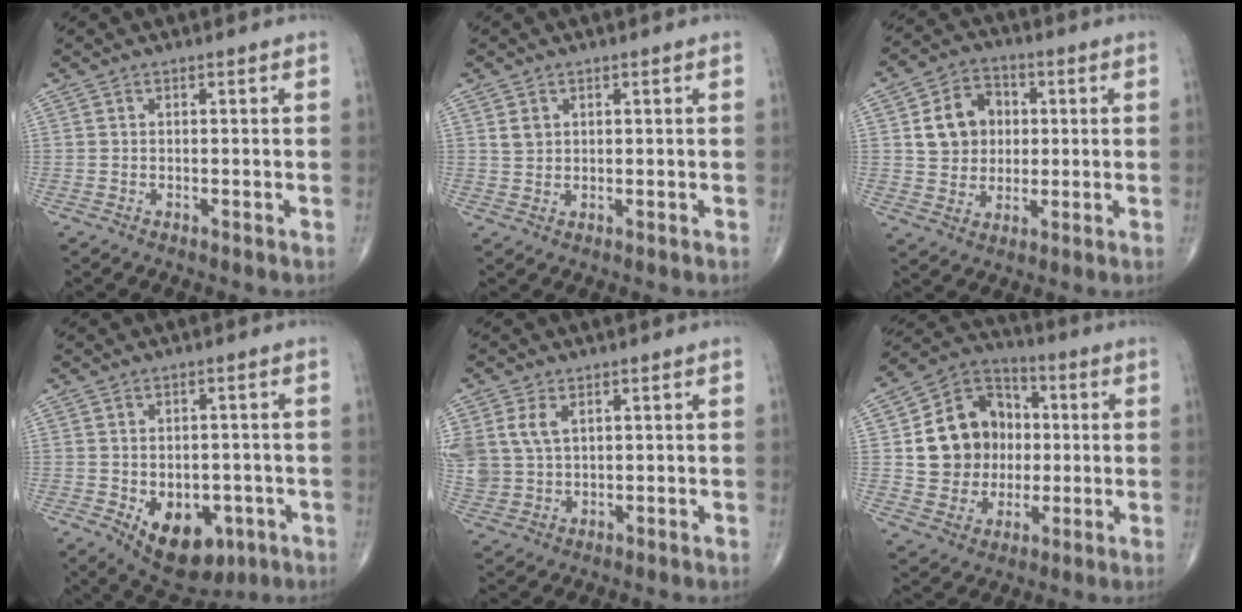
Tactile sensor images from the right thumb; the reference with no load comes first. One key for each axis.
{"total": 2.1, "fx": 0.9, "fy": 1.7, "fz": 1.0, "tx": -0.014, "ty": -0.005, "tz": 0.022}
{"total": 10.3, "fx": 1.8, "fy": 8.7, "fz": 5.3, "tx": -0.053, "ty": 0.005, "tz": 0.028}
{"total": 12.6, "fx": -5.0, "fy": 8.0, "fz": 8.4, "tx": -0.092, "ty": 0.009, "tz": -0.056}
{"total": 8.7, "fx": 2.7, "fy": 6.0, "fz": 5.6, "tx": -0.129, "ty": -0.001, "tz": 0.066}
{"total": 16.6, "fx": 1.0, "fy": 14.2, "fz": 8.4, "tx": -0.096, "ty": 0.021, "tz": 0.025}